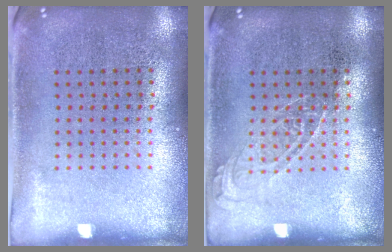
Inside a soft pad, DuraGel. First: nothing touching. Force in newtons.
{"total": 1.5, "press": 1.4, "slide": 0.2}